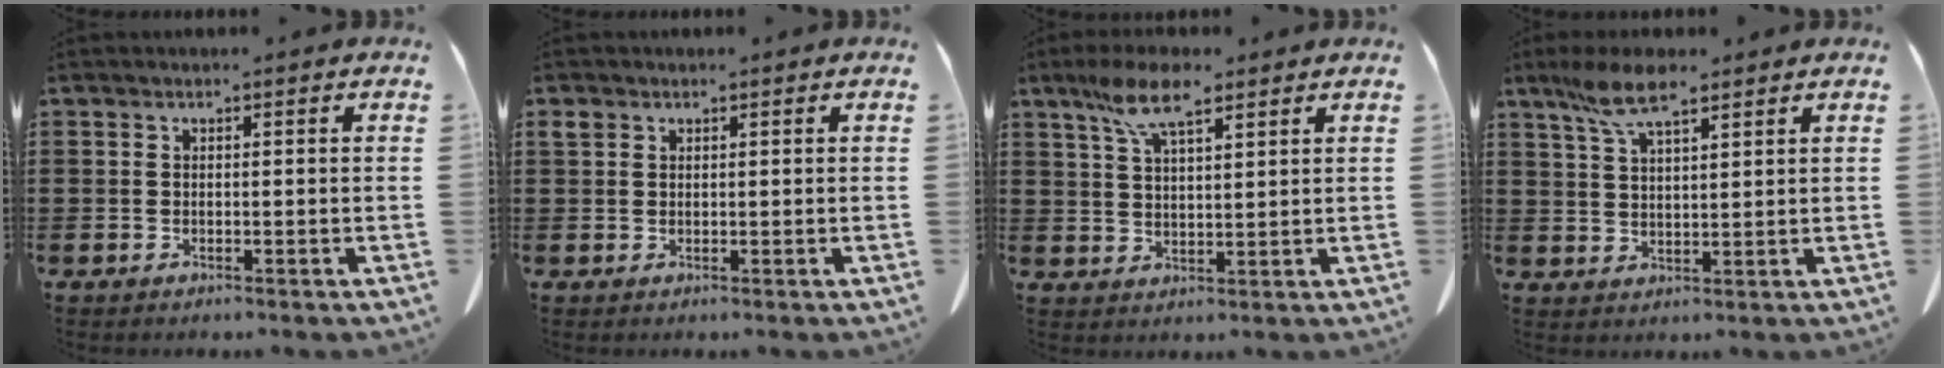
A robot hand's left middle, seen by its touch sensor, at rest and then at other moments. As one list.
[{"total": 1.1, "force": [0.6, 0.8, 0.4], "torque": [-0.012, 0.004, 0.012]}, {"total": 7.8, "force": [5.0, 2.1, 5.6], "torque": [-0.121, 0.004, 0.089]}, {"total": 6.8, "force": [4.6, 1.7, 4.7], "torque": [-0.104, -0.001, 0.083]}]